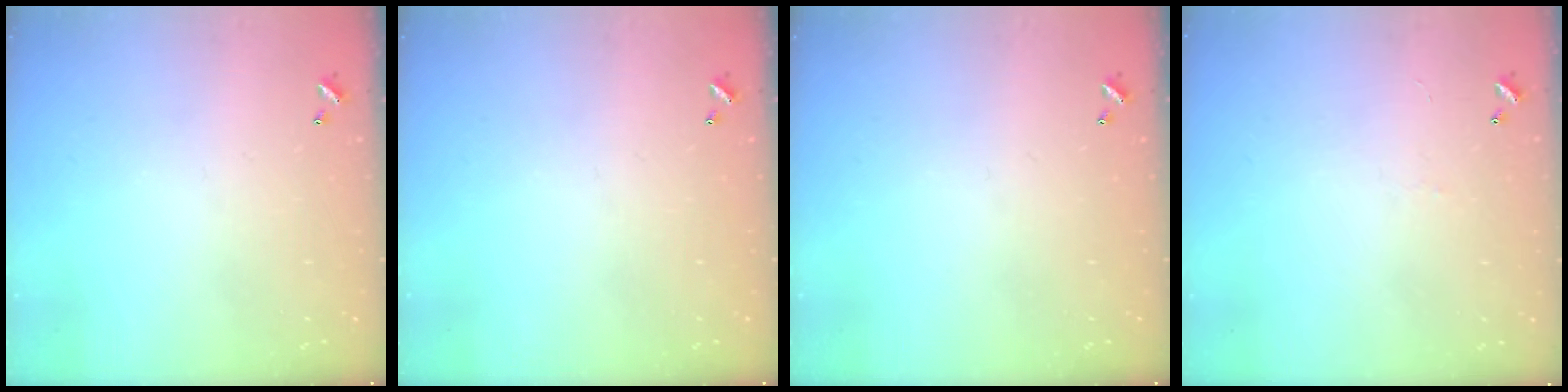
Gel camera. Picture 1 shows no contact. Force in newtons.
{"total": 0.0}
{"total": 0.0}
{"total": 2.7, "press": 2.6, "slide": 0.5}